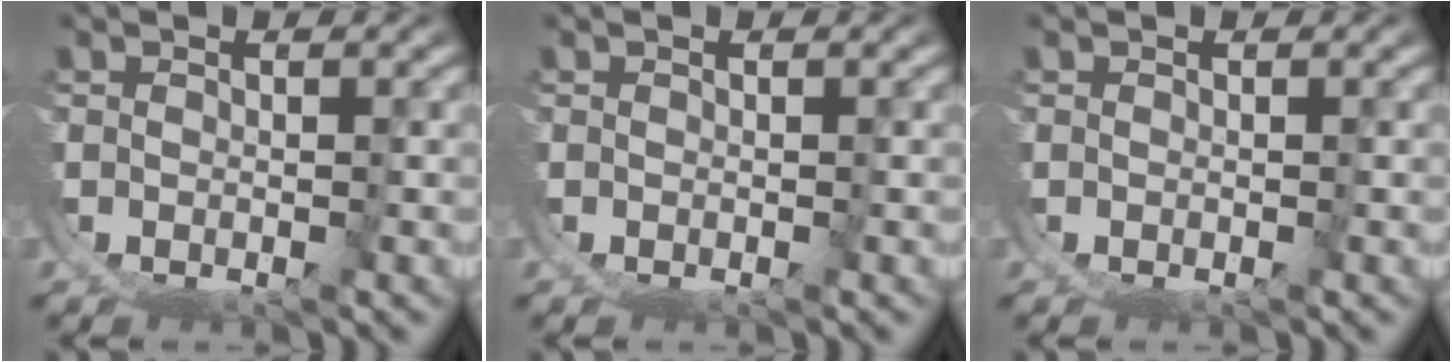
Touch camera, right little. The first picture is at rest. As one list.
[{"total": 0.0}, {"total": 0.0}]